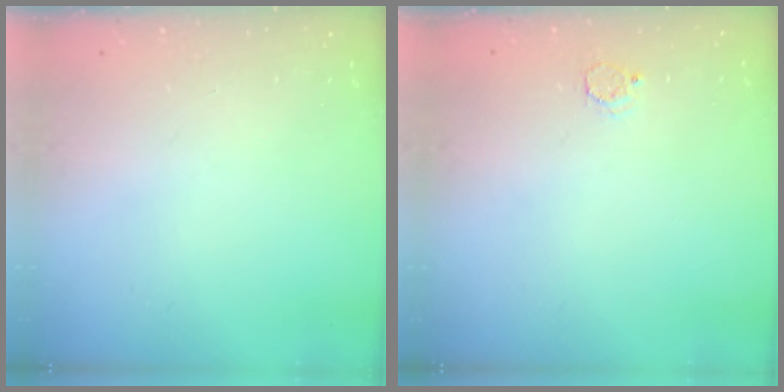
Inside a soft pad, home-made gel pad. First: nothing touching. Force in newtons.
{"total": 2.4, "press": 2.4, "slide": 0.3}